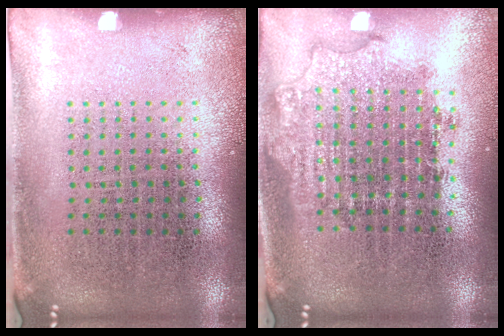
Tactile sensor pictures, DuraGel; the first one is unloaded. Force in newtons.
{"total": 1.8, "press": 1.4, "slide": 1.1}